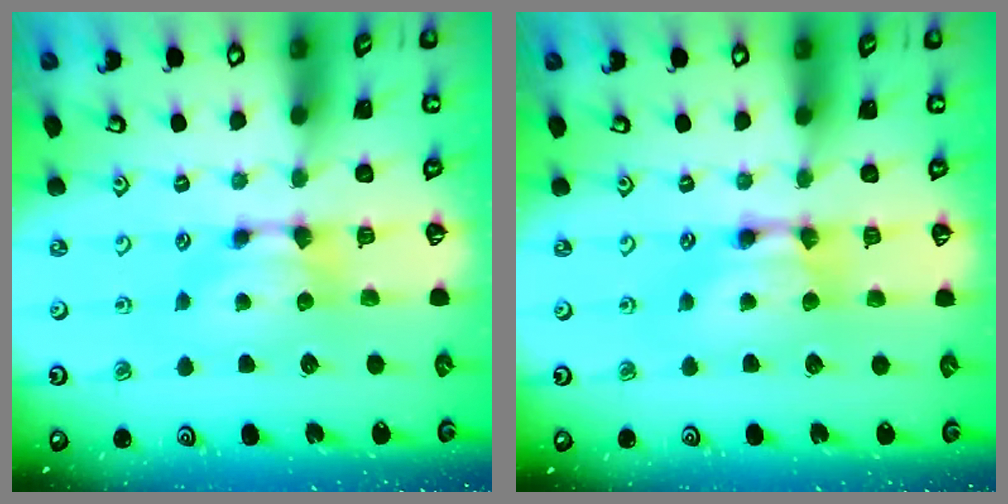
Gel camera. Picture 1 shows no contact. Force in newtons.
{"total": 2.0, "press": 2.0, "slide": 0.1}